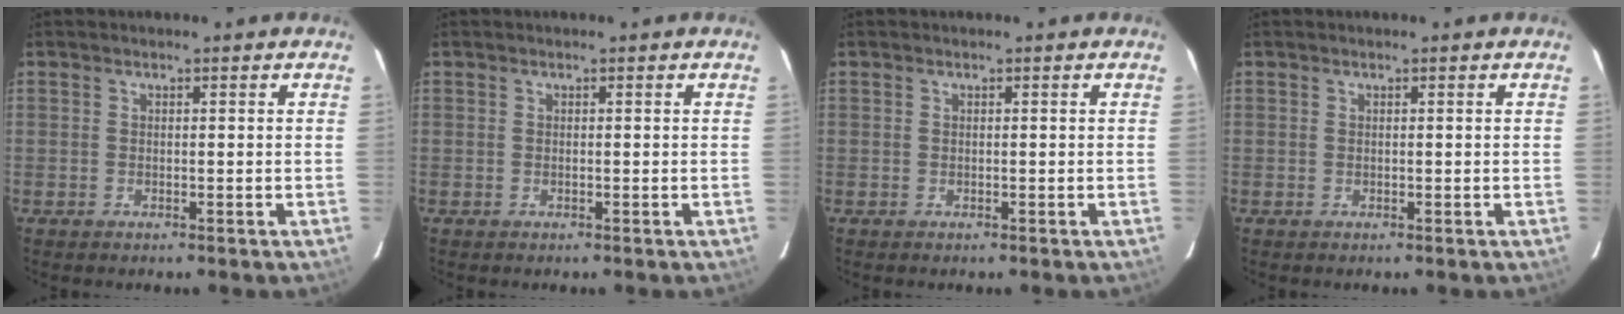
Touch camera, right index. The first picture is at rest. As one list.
[{"total": 0.0}, {"total": 0.0}, {"total": 0.0}]